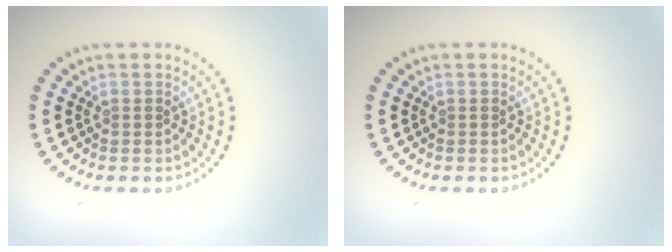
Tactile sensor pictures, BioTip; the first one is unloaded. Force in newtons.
{"total": 0.0}